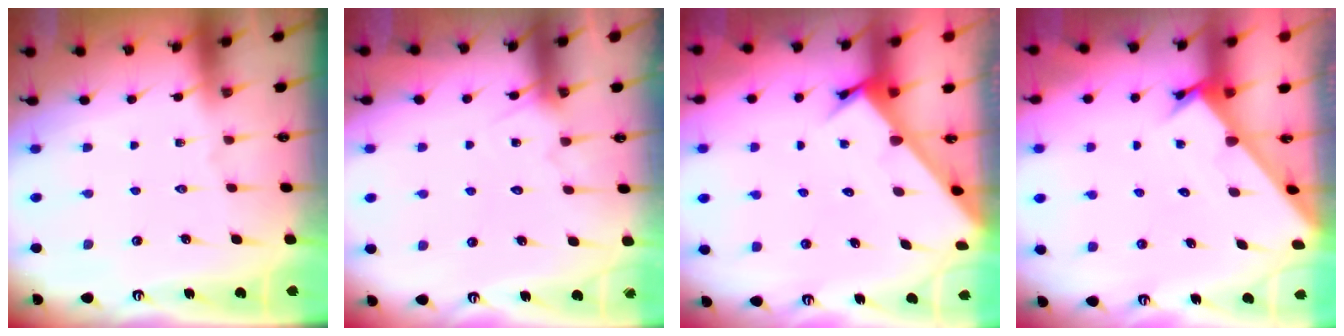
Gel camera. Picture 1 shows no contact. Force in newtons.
{"total": 6.8, "press": 6.8, "slide": 0.5}
{"total": 3.2, "press": 3.2, "slide": 0.2}
{"total": 2.4, "press": 2.4, "slide": 0.0}